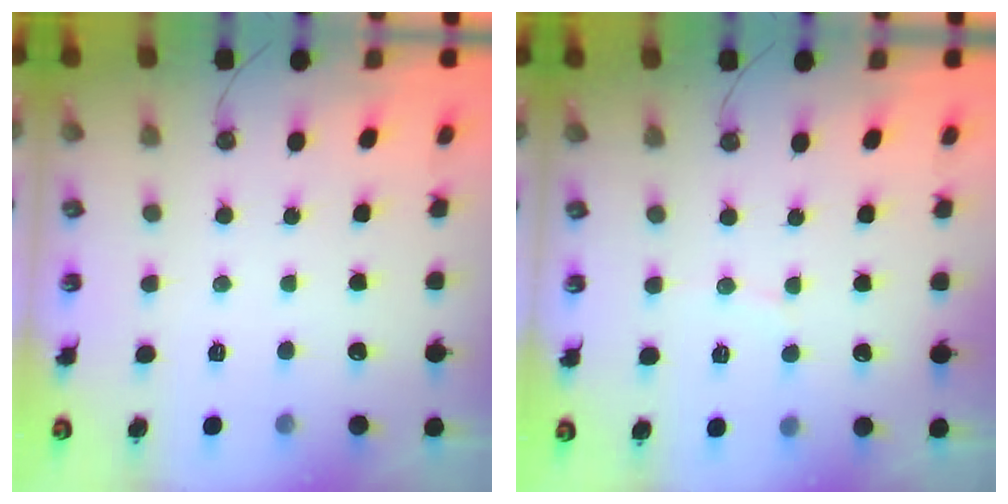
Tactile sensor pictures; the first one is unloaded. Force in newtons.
{"total": 4.6, "press": 4.5, "slide": 0.6}